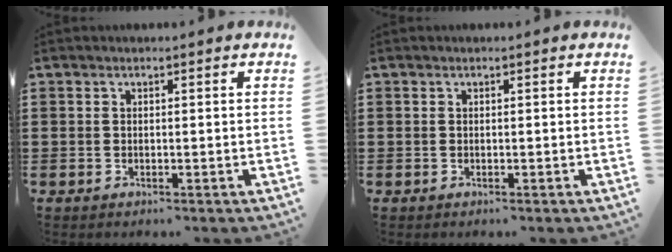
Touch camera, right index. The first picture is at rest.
{"total": 0.0}